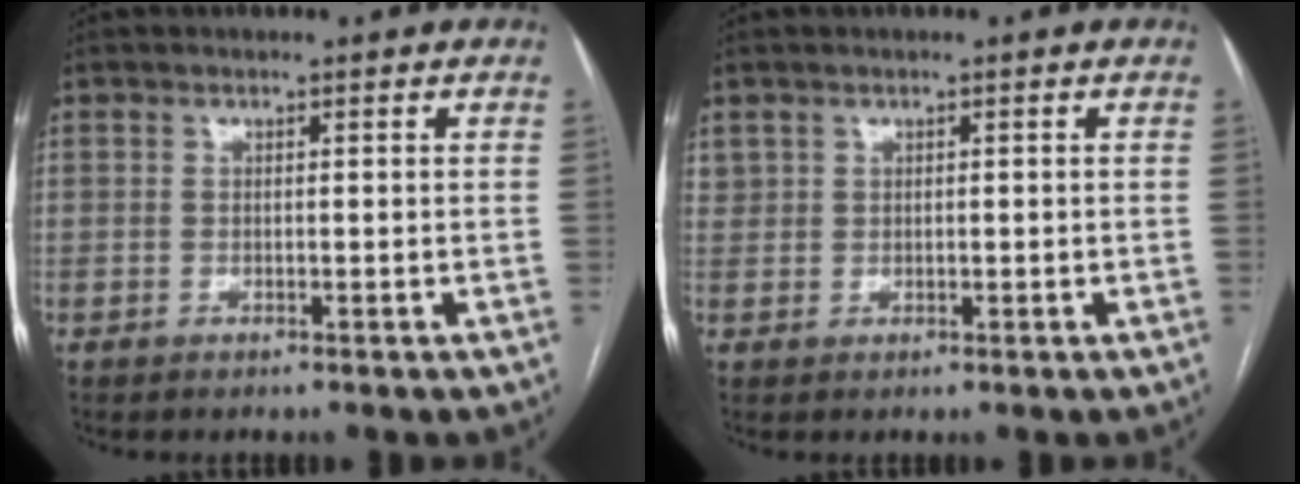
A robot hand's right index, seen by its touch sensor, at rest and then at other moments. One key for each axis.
{"total": 1.2, "fx": 0.5, "fy": 1.1, "fz": 0.3, "tx": -0.009, "ty": 0.009, "tz": 0.013}